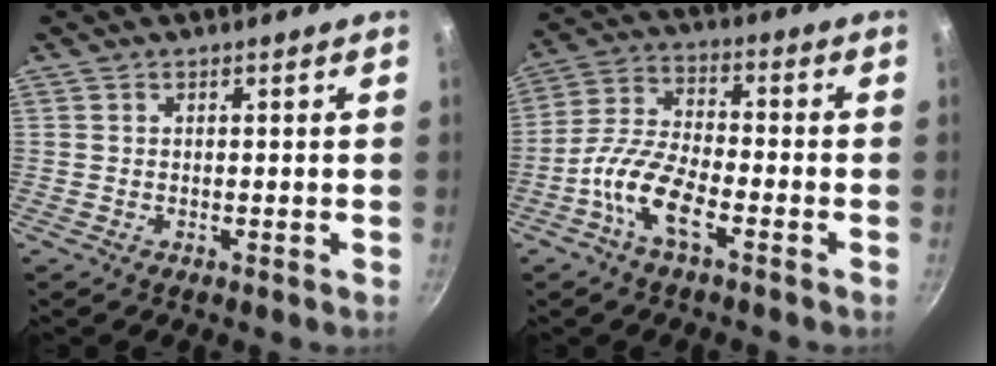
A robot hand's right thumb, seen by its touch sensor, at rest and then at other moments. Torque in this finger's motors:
{"motor_torque": [1.55, 1.11, 0.91, -1.23, 0.09]}